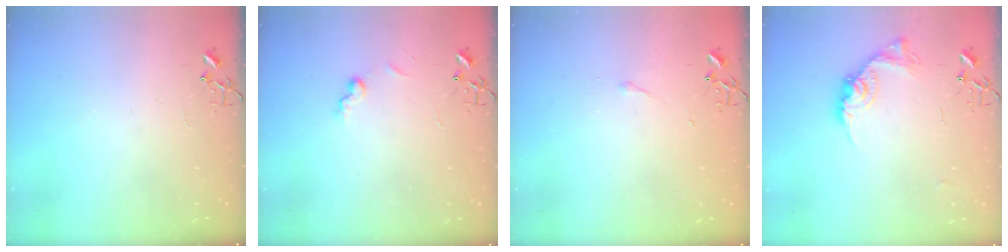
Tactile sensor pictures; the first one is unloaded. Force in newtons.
{"total": 6.9, "press": 6.9, "slide": 0.7}
{"total": 2.9, "press": 2.9, "slide": 0.5}
{"total": 12.6, "press": 12.6, "slide": 0.5}